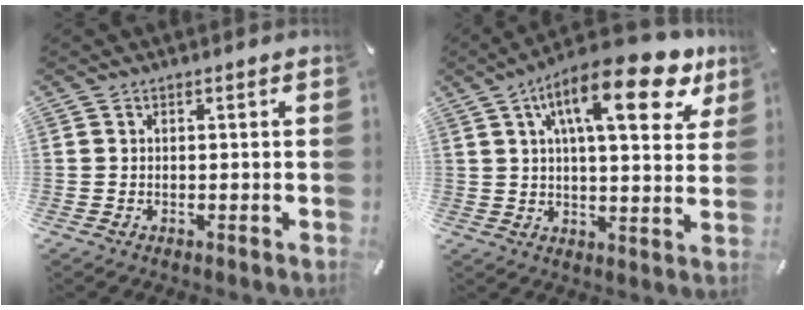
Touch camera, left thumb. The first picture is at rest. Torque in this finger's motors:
{"motor_torque": [2.41, 2.60, 1.58, -1.18, 0.60]}